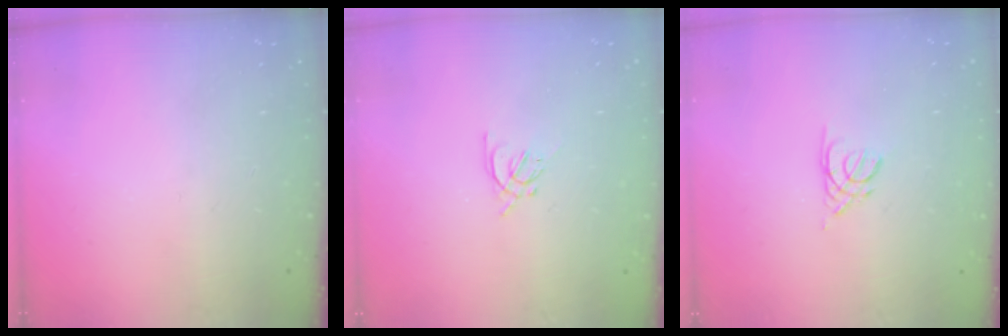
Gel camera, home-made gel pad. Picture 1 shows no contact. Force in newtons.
{"total": 2.0, "press": 1.9, "slide": 0.5}
{"total": 2.2, "press": 2.2, "slide": 0.4}